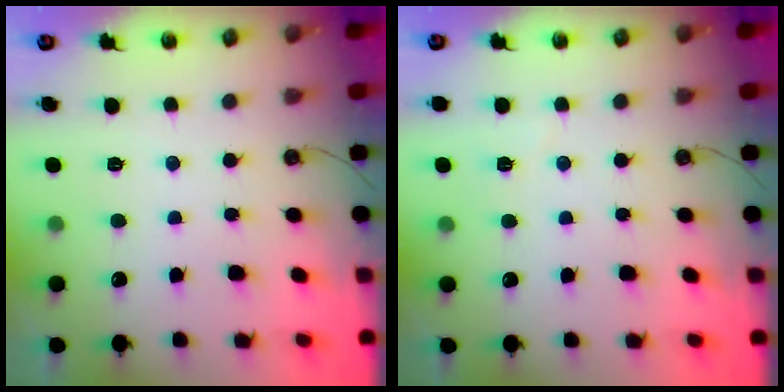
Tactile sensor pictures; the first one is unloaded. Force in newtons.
{"total": 3.8, "press": 2.9, "slide": 2.4}